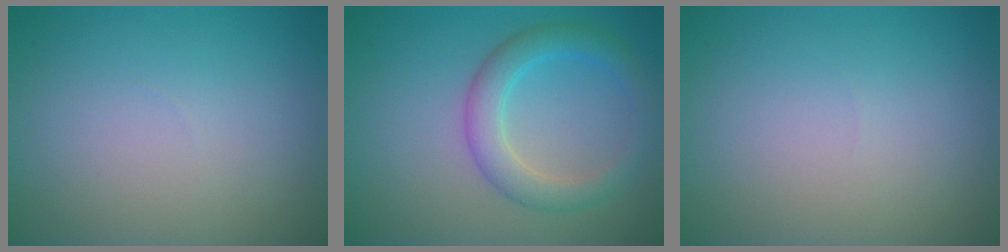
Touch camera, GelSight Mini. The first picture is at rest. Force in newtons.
{"total": 3.6, "press": 3.6, "slide": 0.0}
{"total": 0.0}